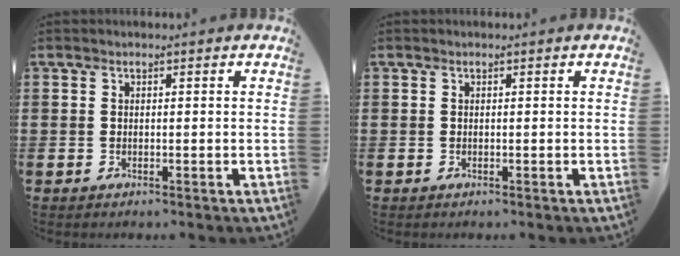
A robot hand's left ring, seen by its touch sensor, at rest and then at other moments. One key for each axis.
{"total": 0.0}